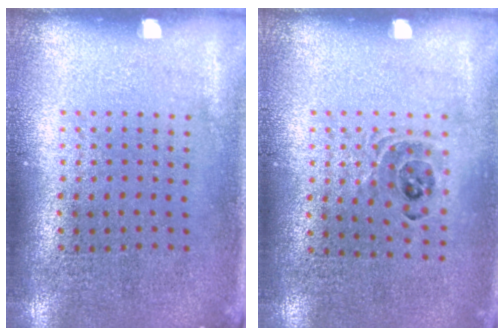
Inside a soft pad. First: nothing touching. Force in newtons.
{"total": 0.9, "press": 0.9, "slide": 0.2}